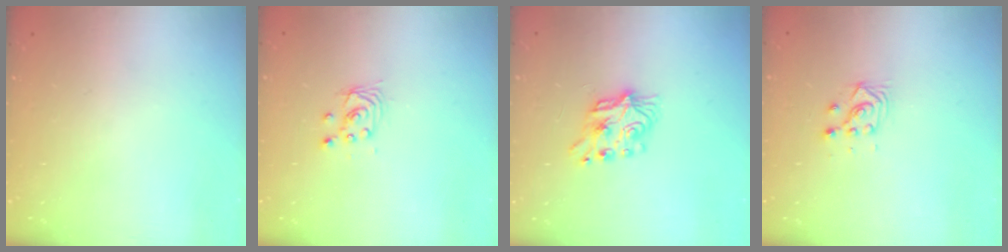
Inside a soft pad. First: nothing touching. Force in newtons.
{"total": 2.9, "press": 2.9, "slide": 0.2}
{"total": 8.1, "press": 8.1, "slide": 0.5}
{"total": 3.5, "press": 3.4, "slide": 0.9}